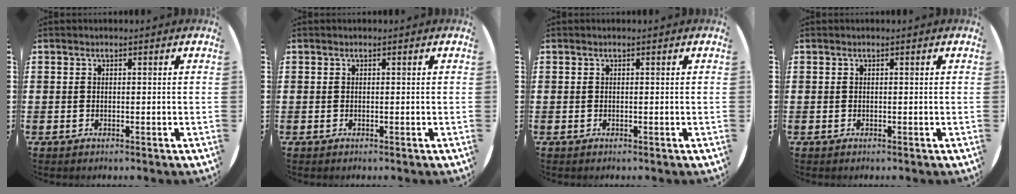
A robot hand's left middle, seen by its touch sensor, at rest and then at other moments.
{"total": 0.0}
{"total": 0.0}
{"total": 0.0}